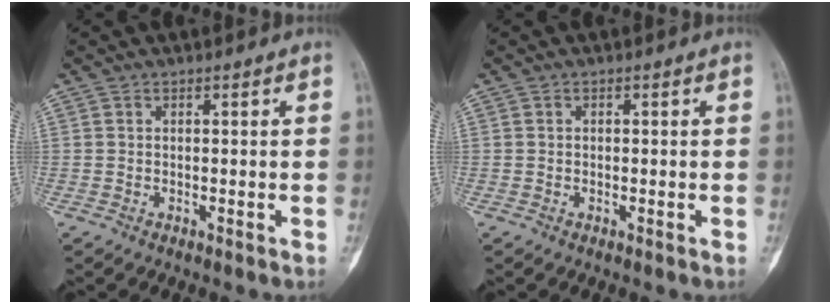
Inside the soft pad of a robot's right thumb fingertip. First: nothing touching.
{"total": 0.0}